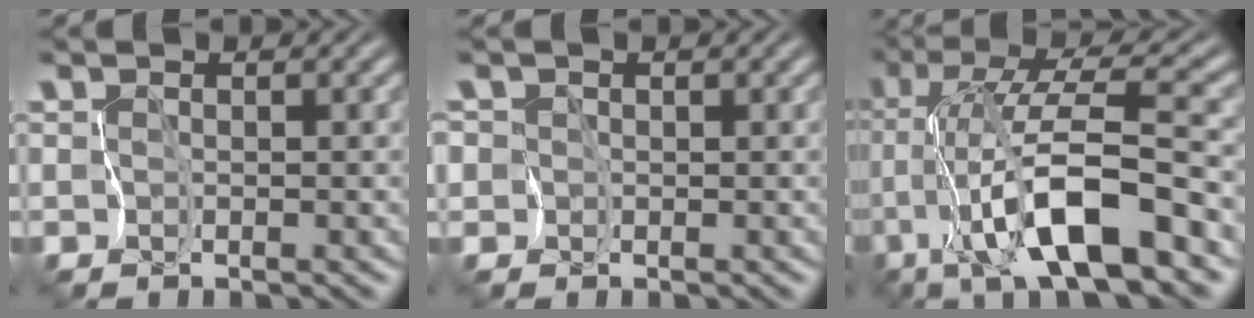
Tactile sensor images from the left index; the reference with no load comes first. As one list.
[{"total": 3.2, "force": [0.0, 3.1, 0.9], "torque": [-0.028, 0.015, -0.038]}, {"total": 9.9, "force": [-3.5, 1.0, 9.2], "torque": [-0.162, 0.023, -0.071]}]